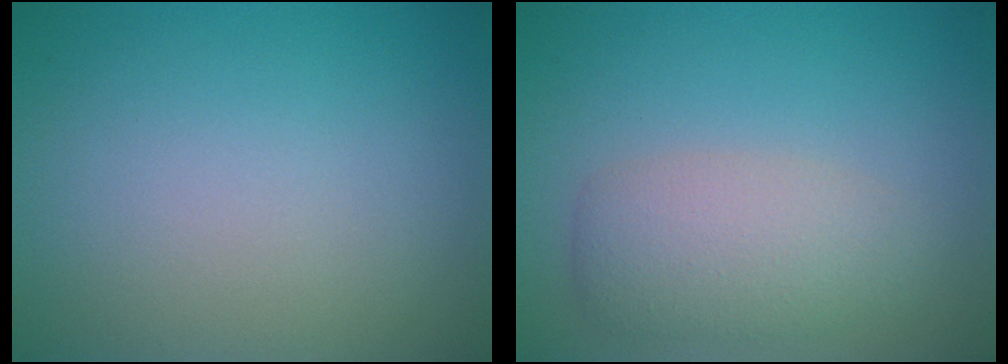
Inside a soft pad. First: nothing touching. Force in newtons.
{"total": 3.7, "press": 3.7, "slide": 0.2}